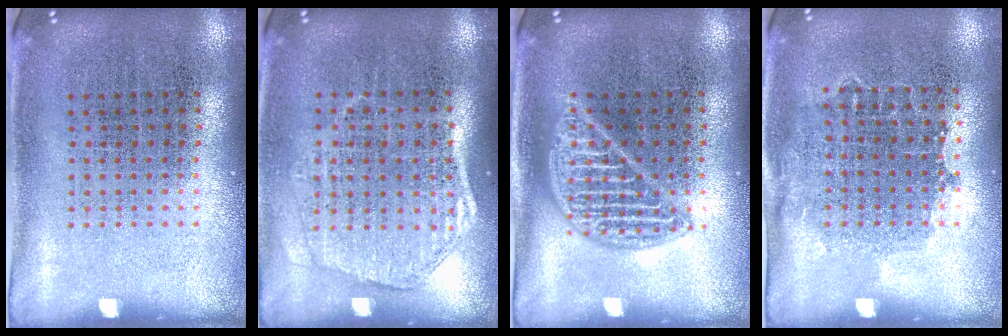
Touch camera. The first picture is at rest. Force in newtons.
{"total": 1.5, "press": 1.4, "slide": 0.6}
{"total": 2.1, "press": 2.0, "slide": 0.2}
{"total": 0.8, "press": 0.7, "slide": 0.5}